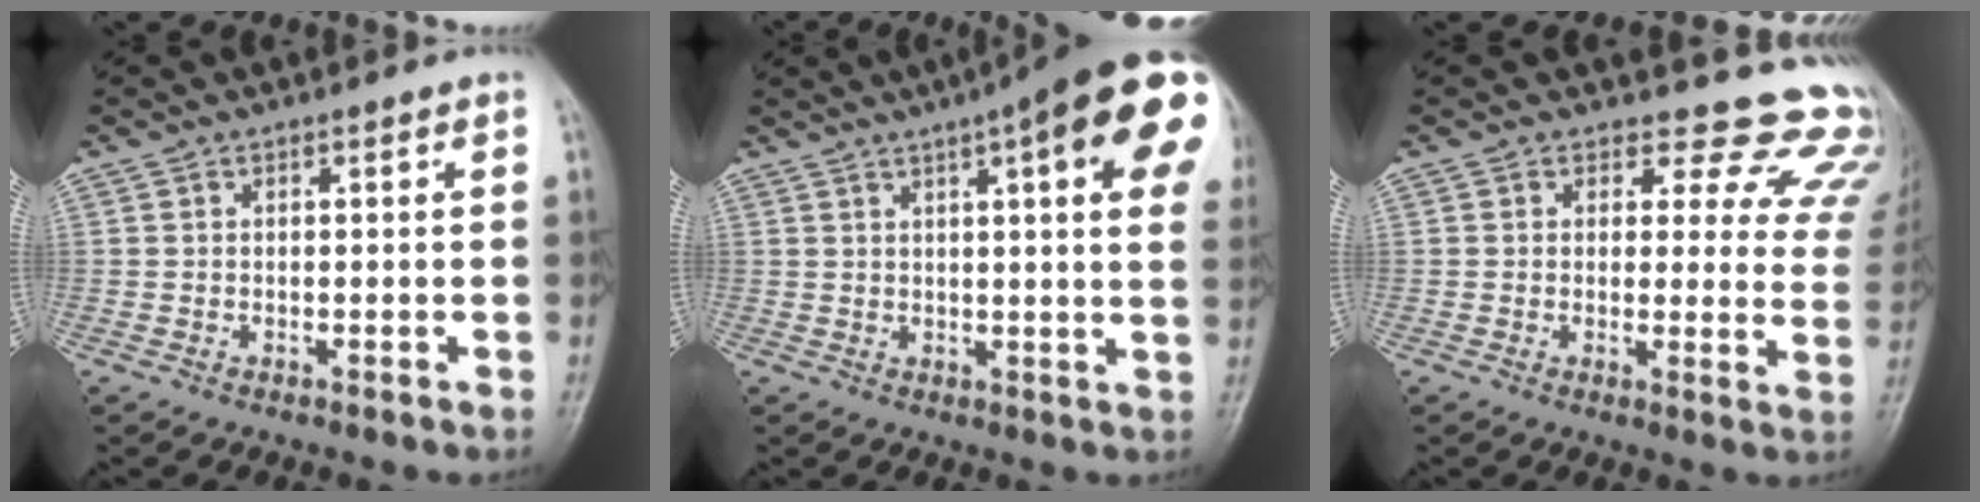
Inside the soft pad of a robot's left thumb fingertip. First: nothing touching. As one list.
[{"total": 21.2, "force": [8.5, 4.8, 18.8], "torque": [-0.222, 0.007, 0.104]}, {"total": 15.0, "force": [13.1, 6.5, 3.0], "torque": [0.019, -0.099, 0.112]}]